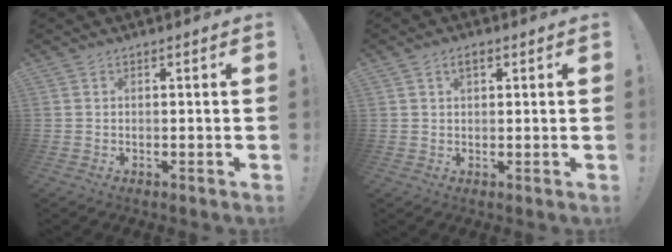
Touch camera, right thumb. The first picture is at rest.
{"total": 2.6, "force": [1.4, 1.4, 1.7], "torque": [-0.020, 0.000, 0.022]}